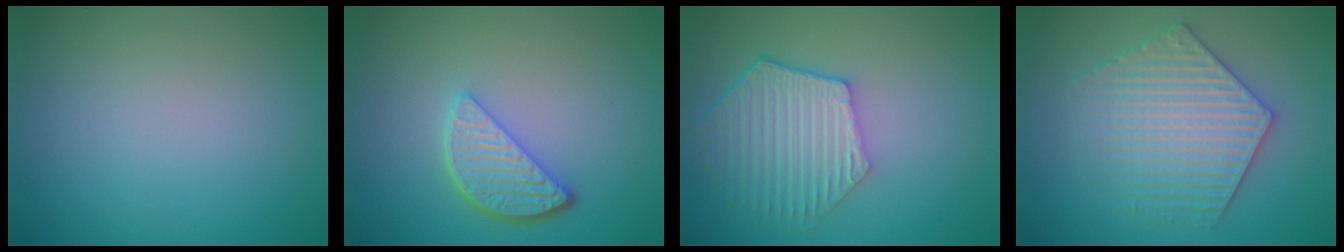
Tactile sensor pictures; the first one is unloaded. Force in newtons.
{"total": 3.6, "press": 3.0, "slide": 2.0}
{"total": 5.8, "press": 4.7, "slide": 3.4}
{"total": 5.9, "press": 5.8, "slide": 0.9}